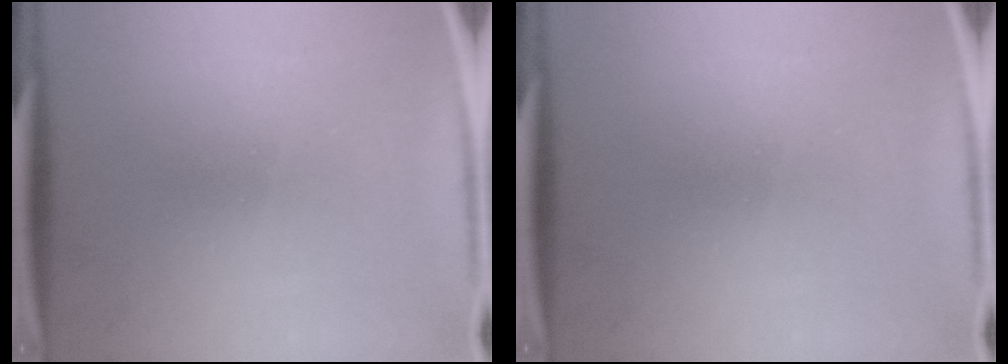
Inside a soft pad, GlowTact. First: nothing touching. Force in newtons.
{"total": 0.0}